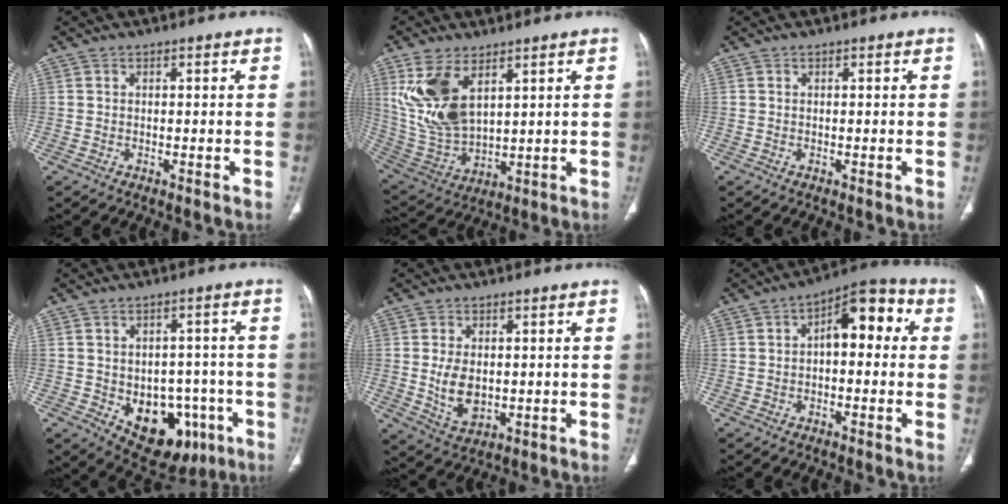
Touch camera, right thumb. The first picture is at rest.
{"total": 13.9, "force": [5.9, 7.3, 10.3], "torque": [-0.208, -0.024, 0.139]}
{"total": 0.0}
{"total": 14.1, "force": [-4.6, 9.8, 9.1], "torque": [-0.082, 0.025, -0.043]}
{"total": 6.8, "force": [0.1, 4.4, 5.2], "torque": [-0.086, -0.011, 0.018]}
{"total": 10.5, "force": [1.4, 5.5, 8.9], "torque": [-0.095, 0.035, 0.010]}